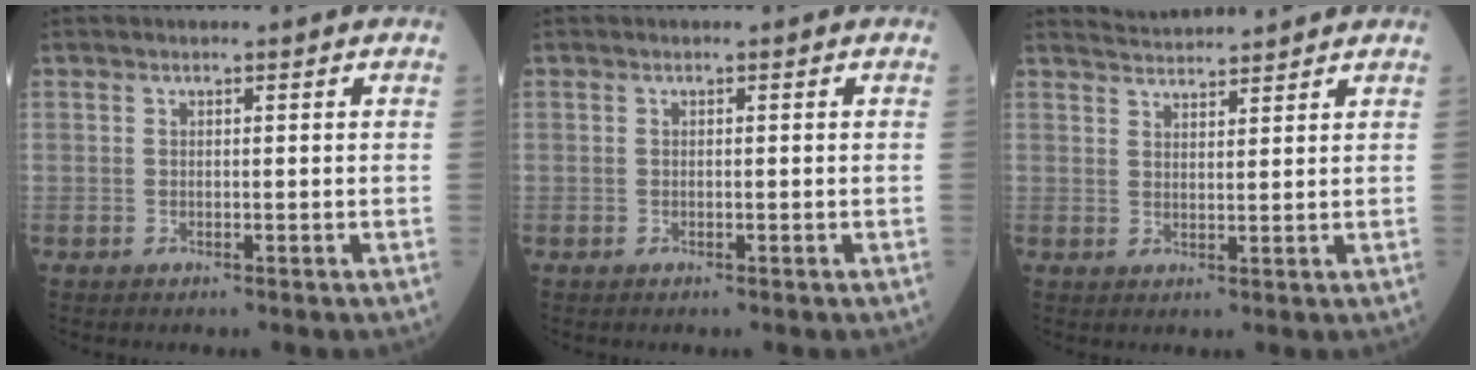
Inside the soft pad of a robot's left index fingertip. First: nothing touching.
{"total": 0.0}
{"total": 5.2, "force": [5.1, -0.1, 0.3], "torque": [-0.017, 0.027, 0.084]}